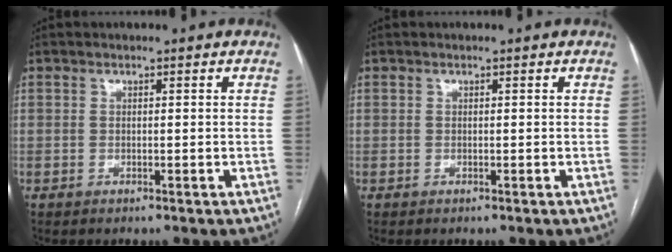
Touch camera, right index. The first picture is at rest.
{"total": 0.0}